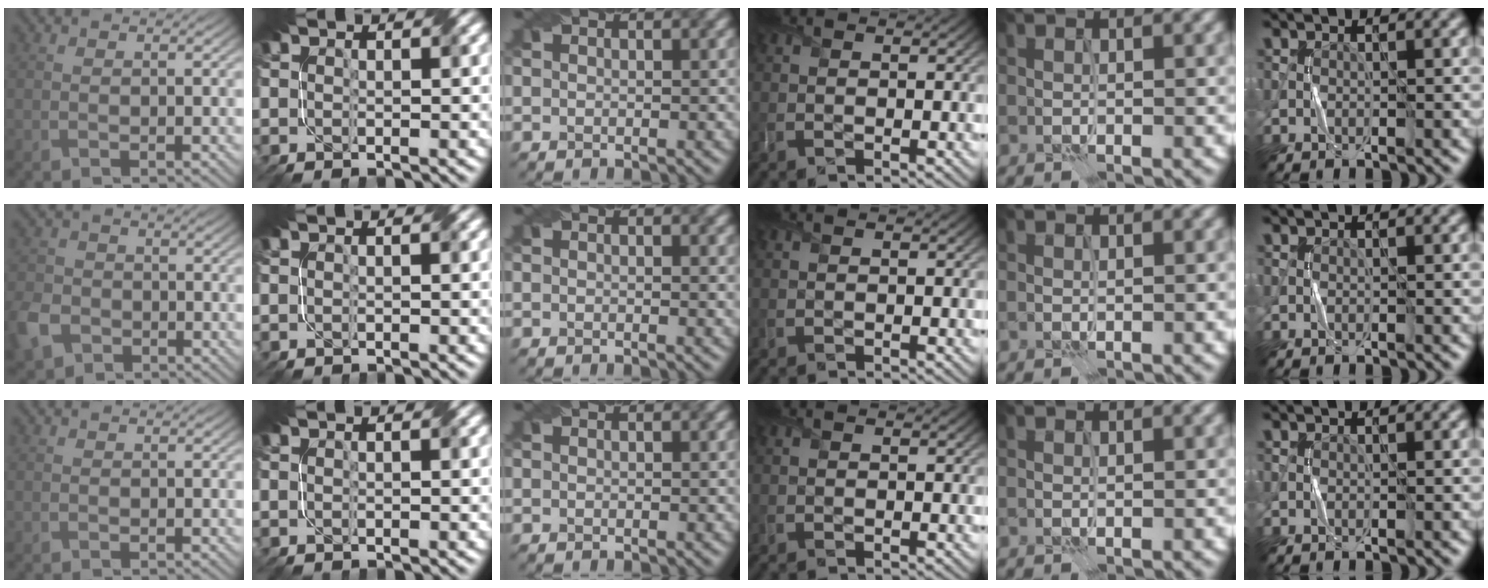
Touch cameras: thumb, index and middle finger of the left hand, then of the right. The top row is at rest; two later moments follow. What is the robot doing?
{"motion": "fold", "object": "napkin"}